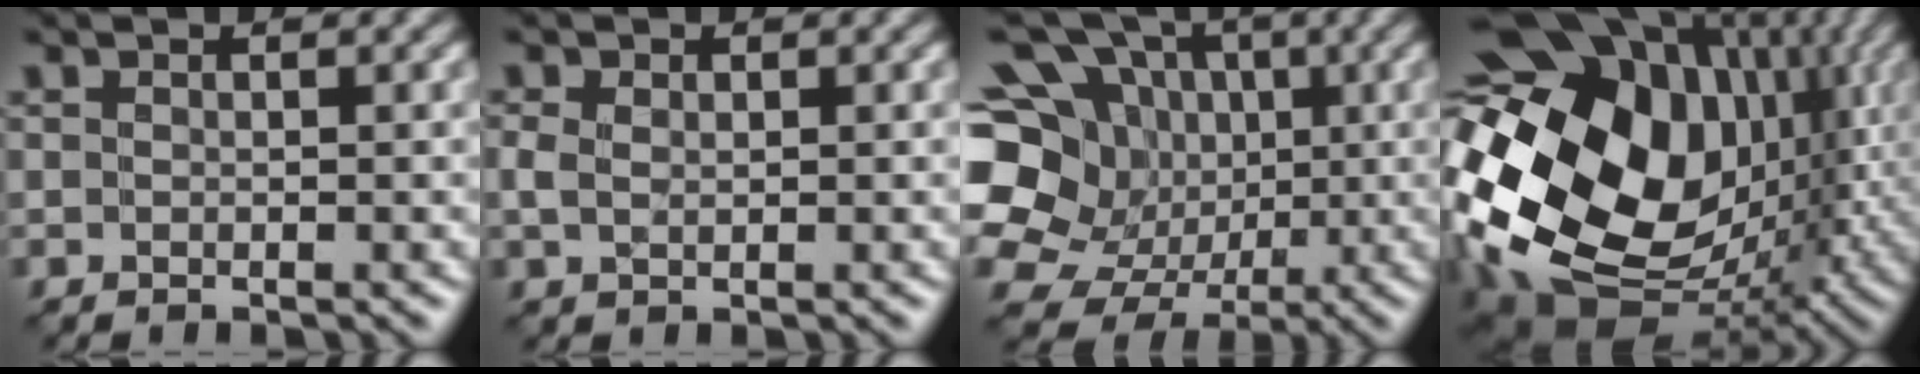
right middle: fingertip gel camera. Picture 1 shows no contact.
{"total": 1.6, "force": [0.3, 1.3, 1.0], "torque": [-0.025, 0.004, 0.006]}
{"total": 17.1, "force": [-0.4, 15.4, 7.3], "torque": [-0.189, 0.018, -0.021]}
{"total": 19.5, "force": [1.9, 14.4, 13.0], "torque": [-0.249, -0.003, 0.057]}